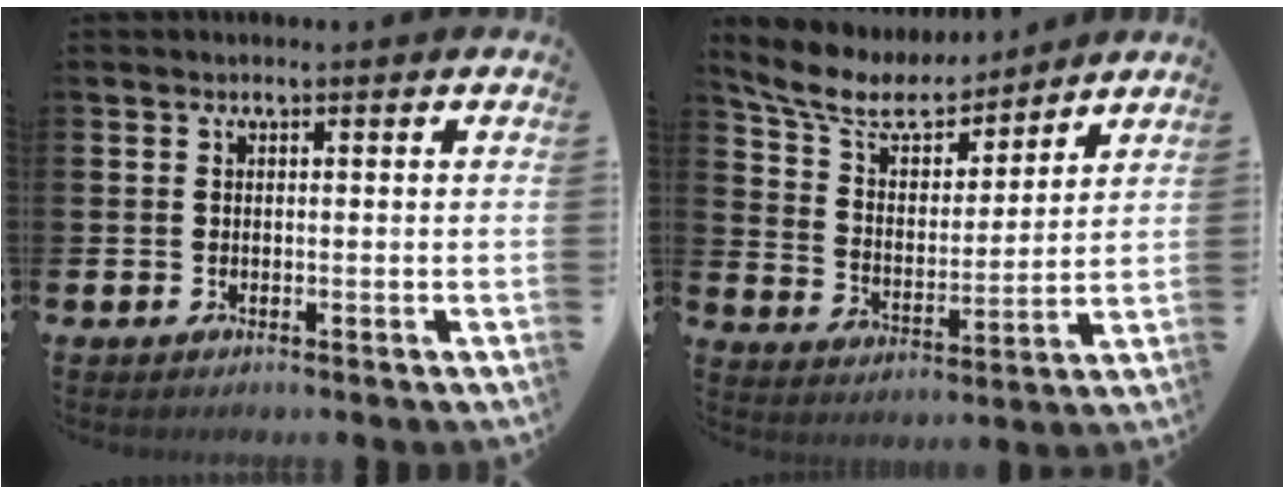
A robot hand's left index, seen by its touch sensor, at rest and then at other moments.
{"total": 9.3, "force": [8.2, 3.1, 3.0], "torque": [-0.103, -0.046, 0.146]}